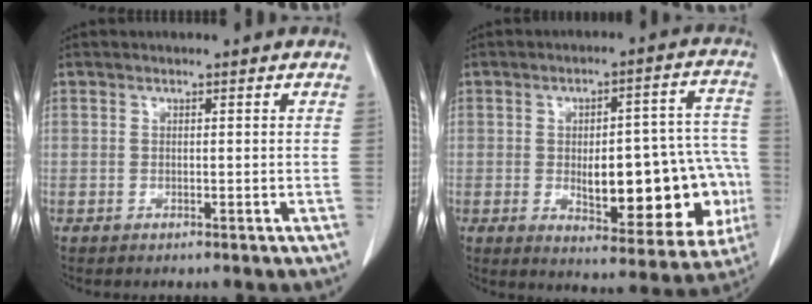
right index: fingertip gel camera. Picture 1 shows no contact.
{"total": 19.3, "force": [-3.6, 7.2, 17.6], "torque": [-0.169, 0.038, -0.020]}